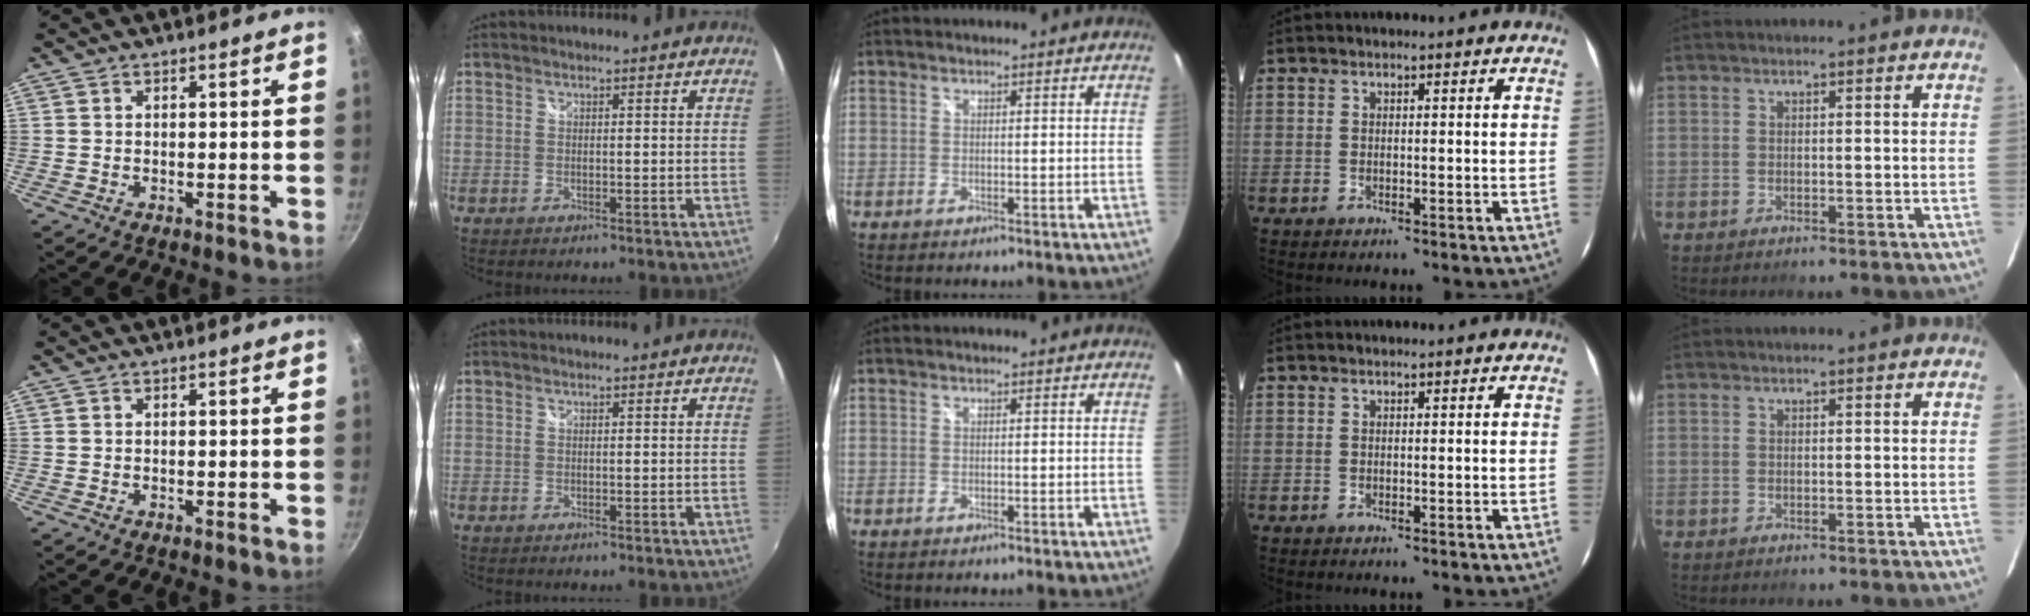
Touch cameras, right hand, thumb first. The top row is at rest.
{}